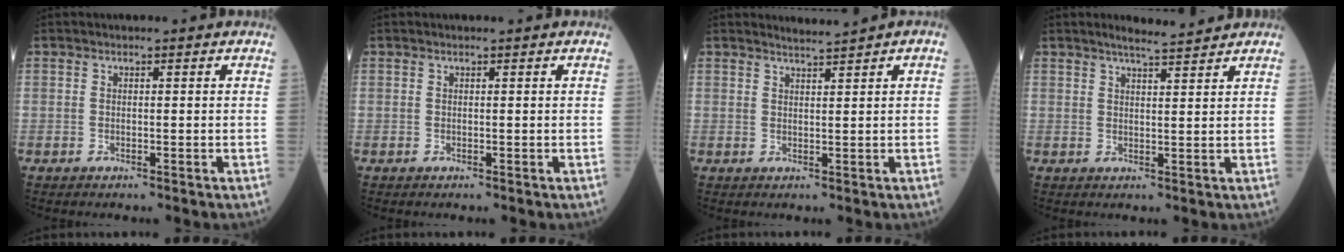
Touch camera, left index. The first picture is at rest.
{"total": 0.0}
{"total": 1.6, "force": [1.5, -0.5, 0.3], "torque": [-0.003, -0.001, 0.027]}
{"total": 4.6, "force": [4.2, 0.2, 1.8], "torque": [-0.033, 0.009, 0.064]}